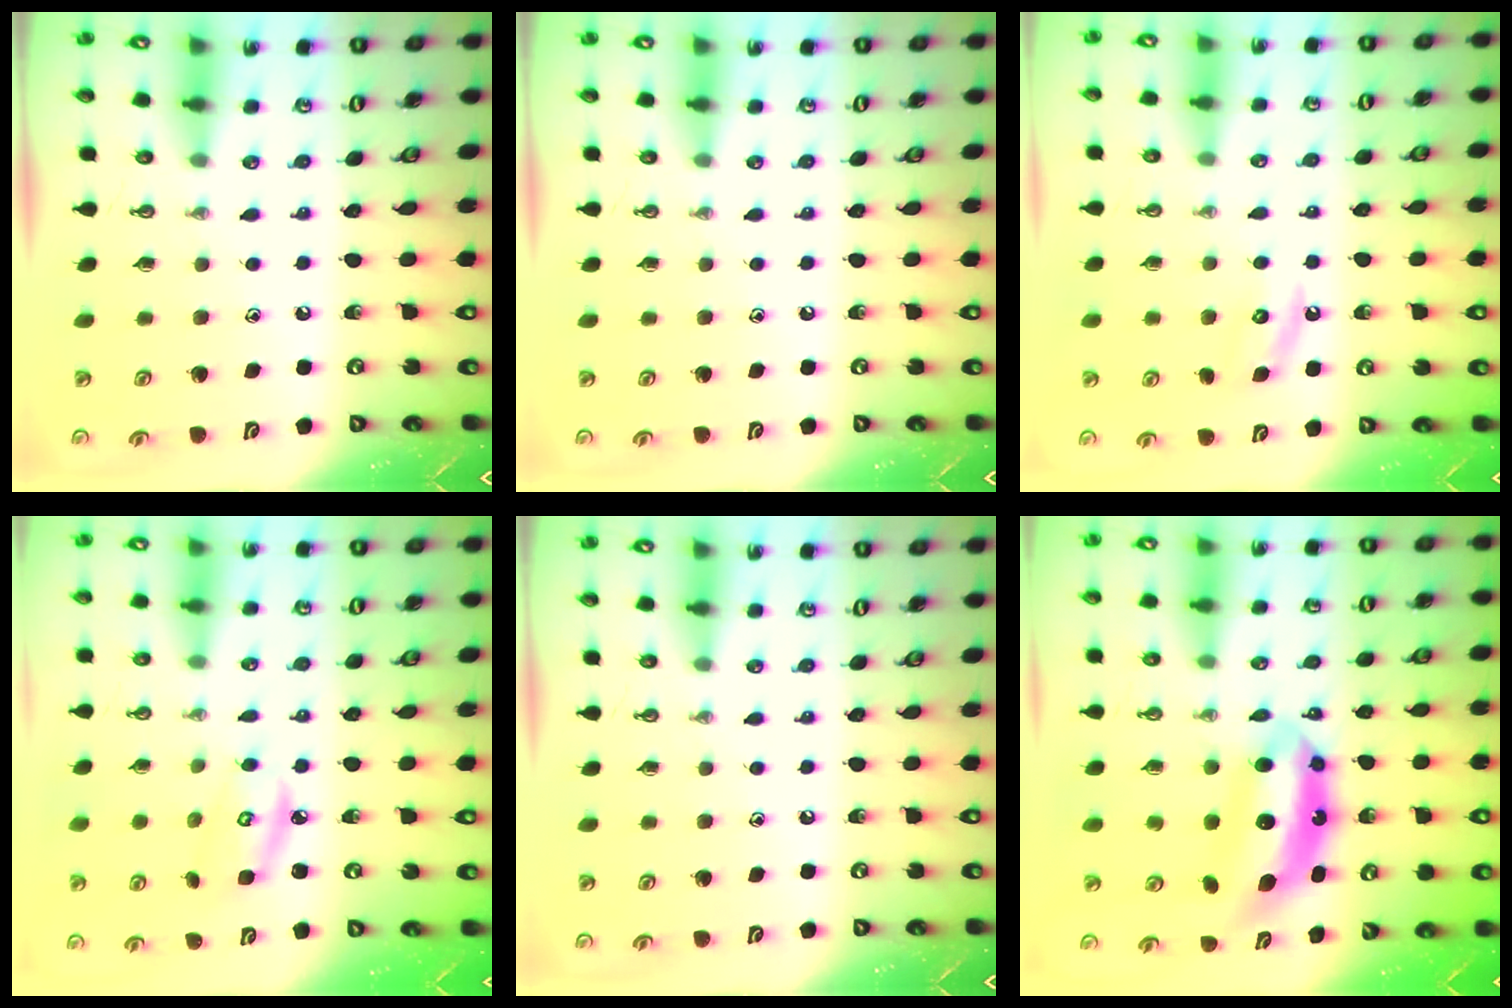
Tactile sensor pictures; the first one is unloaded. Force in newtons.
{"total": 0.0}
{"total": 4.3, "press": 4.2, "slide": 0.5}
{"total": 5.5, "press": 5.5, "slide": 0.3}
{"total": 0.0}
{"total": 8.4, "press": 8.4, "slide": 0.6}